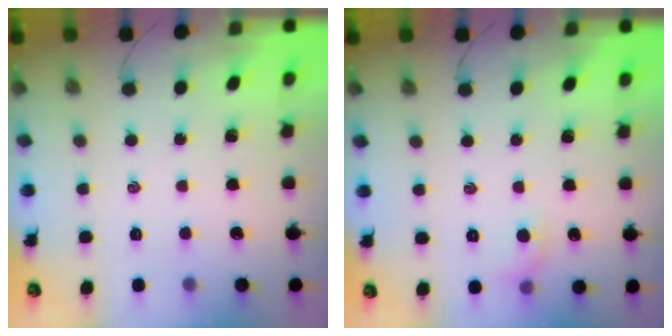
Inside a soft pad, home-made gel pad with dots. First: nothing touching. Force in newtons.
{"total": 5.0, "press": 4.8, "slide": 1.4}